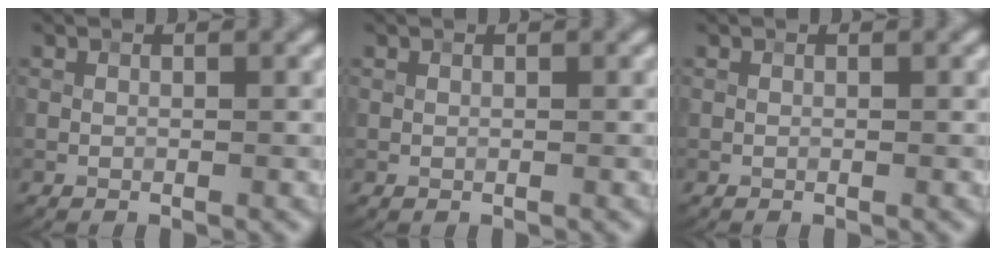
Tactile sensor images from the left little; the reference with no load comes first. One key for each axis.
{"total": 0.0}
{"total": 0.0}